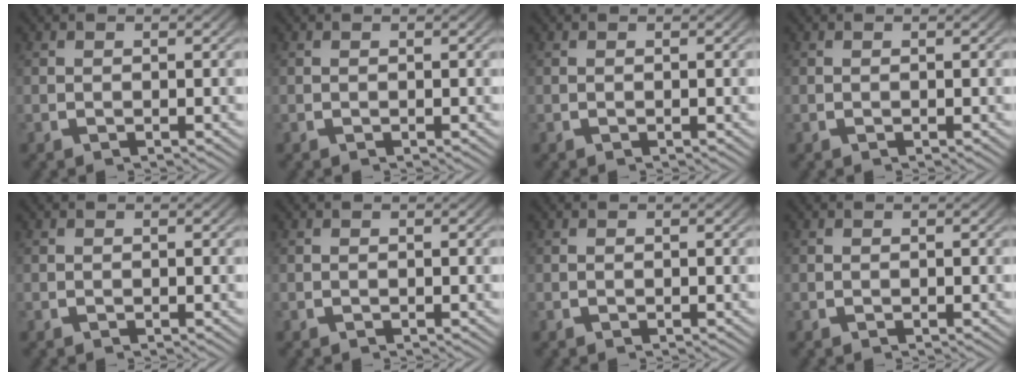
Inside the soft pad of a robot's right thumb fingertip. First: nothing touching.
{"total": 0.0}
{"total": 0.0}
{"total": 0.0}
{"total": 0.0}
{"total": 0.0}
{"total": 0.0}
{"total": 0.0}